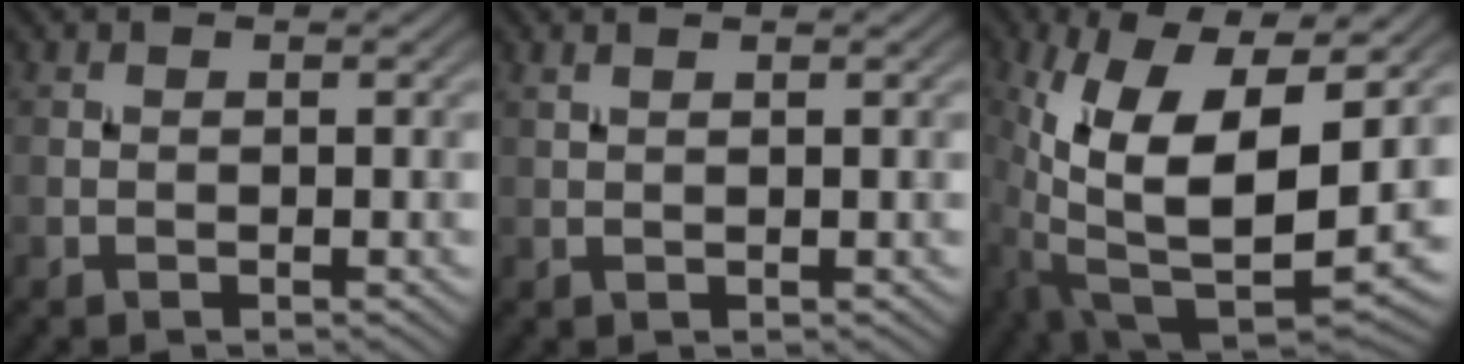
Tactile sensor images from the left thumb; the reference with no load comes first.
{"total": 1.1, "force": [0.8, 0.2, 0.8], "torque": [-0.015, 0.002, 0.010]}
{"total": 17.2, "force": [1.3, 7.7, 15.3], "torque": [-0.306, -0.024, 0.039]}